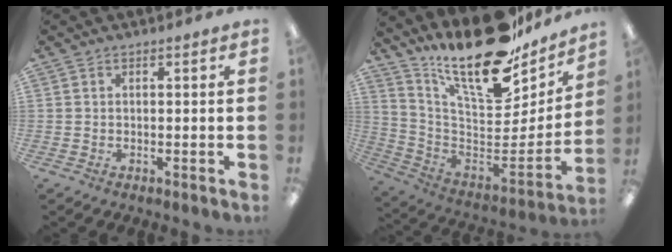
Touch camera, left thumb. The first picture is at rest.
{"total": 21.0, "force": [16.1, 7.4, 11.2], "torque": [-0.164, -0.131, 0.273]}